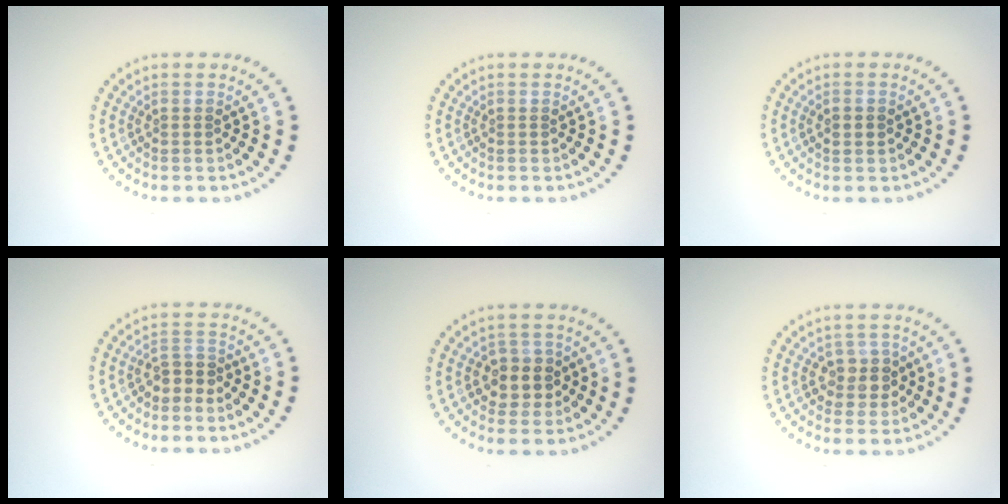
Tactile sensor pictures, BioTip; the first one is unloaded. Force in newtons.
{"total": 0.0}
{"total": 1.5, "press": 1.4, "slide": 0.2}
{"total": 1.8, "press": 1.5, "slide": 1.1}
{"total": 2.8, "press": 2.6, "slide": 0.9}
{"total": 2.3, "press": 2.1, "slide": 0.8}